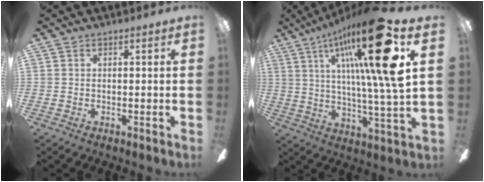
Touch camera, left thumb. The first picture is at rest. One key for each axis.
{"total": 25.5, "fx": 10.5, "fy": 4.7, "fz": 22.8, "tx": -0.365, "ty": -0.047, "tz": 0.152}